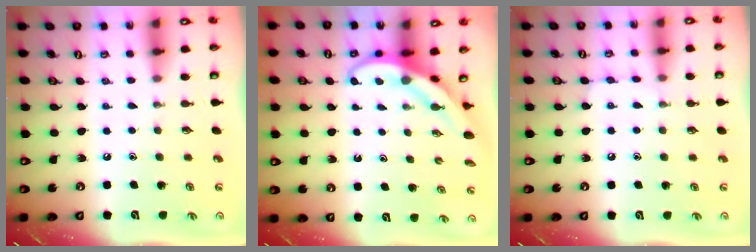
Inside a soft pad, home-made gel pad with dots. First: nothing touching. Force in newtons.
{"total": 4.0, "press": 4.0, "slide": 0.4}
{"total": 5.8, "press": 5.8, "slide": 0.6}